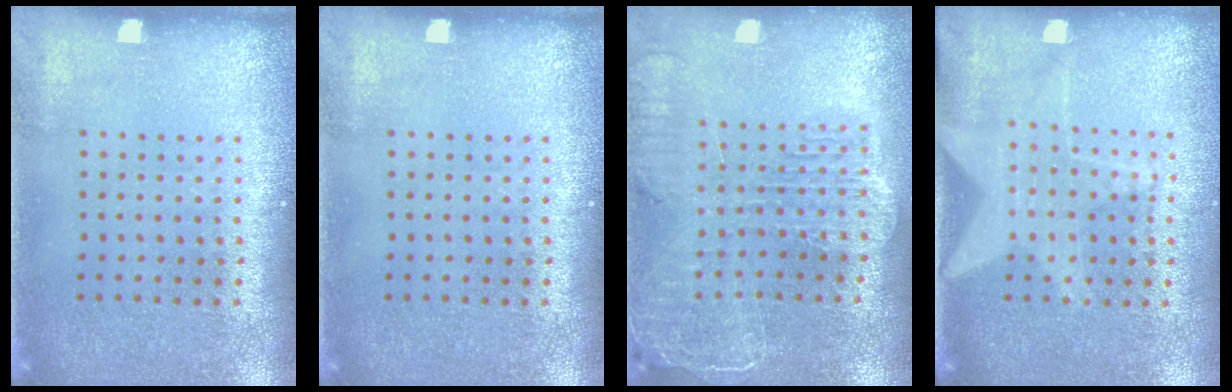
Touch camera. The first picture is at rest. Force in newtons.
{"total": 0.0}
{"total": 2.5, "press": 2.2, "slide": 1.2}
{"total": 1.4, "press": 1.4, "slide": 0.2}